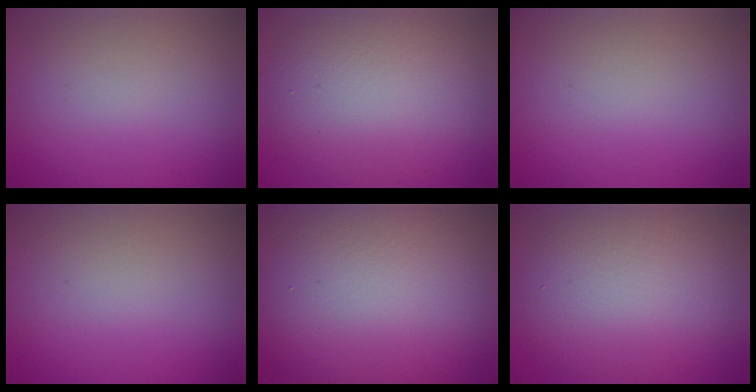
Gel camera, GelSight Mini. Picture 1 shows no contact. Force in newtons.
{"total": 7.7, "press": 7.7, "slide": 0.8}
{"total": 0.0}
{"total": 0.0}
{"total": 16.3, "press": 16.2, "slide": 1.1}
{"total": 8.6, "press": 8.6, "slide": 0.3}